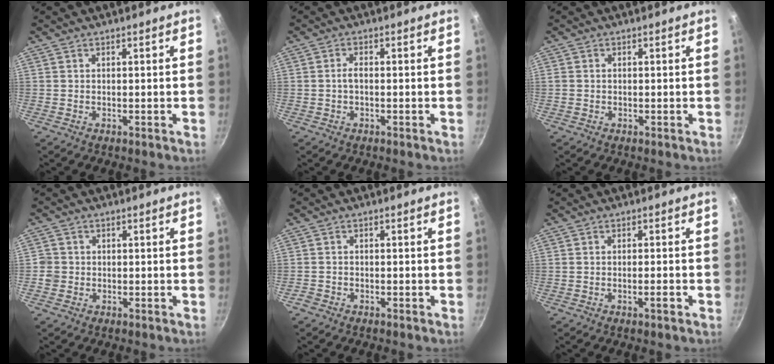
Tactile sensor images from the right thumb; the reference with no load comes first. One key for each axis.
{"total": 1.8, "fx": -0.3, "fy": 0.9, "fz": 1.5, "tx": -0.030, "ty": 0.010, "tz": -0.007}
{"total": 1.1, "fx": -0.2, "fy": 0.9, "fz": 0.5, "tx": -0.009, "ty": 0.003, "tz": -0.004}
{"total": 2.4, "fx": -0.6, "fy": 2.3, "fz": 0.6, "tx": -0.001, "ty": 0.010, "tz": -0.012}
{"total": 1.3, "fx": -1.0, "fy": 0.7, "fz": 0.3, "tx": -0.016, "ty": 0.012, "tz": -0.022}
{"total": 1.8, "fx": -0.9, "fy": 0.3, "fz": 1.6, "tx": -0.029, "ty": 0.006, "tz": -0.016}